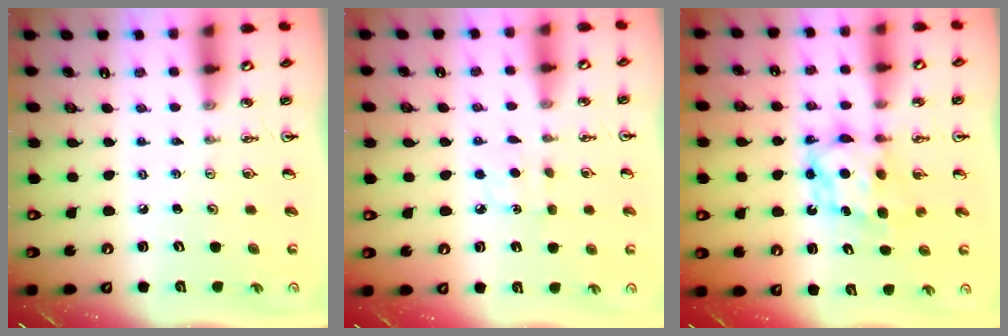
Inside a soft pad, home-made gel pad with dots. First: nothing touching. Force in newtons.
{"total": 5.0, "press": 4.9, "slide": 0.6}
{"total": 6.2, "press": 6.2, "slide": 0.4}